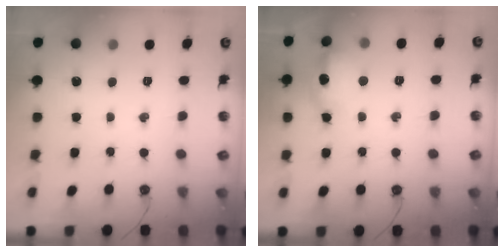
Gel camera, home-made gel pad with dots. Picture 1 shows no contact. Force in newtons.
{"total": 13.1, "press": 13.1, "slide": 1.0}